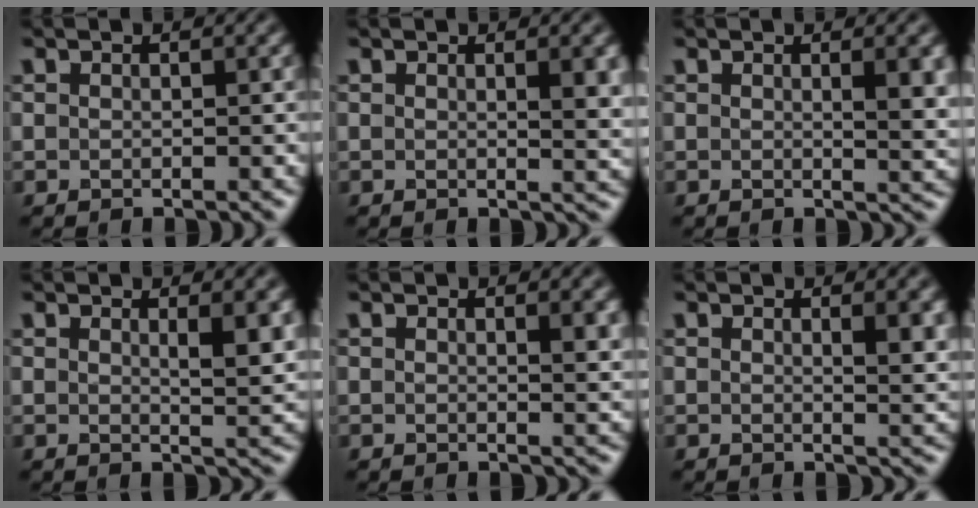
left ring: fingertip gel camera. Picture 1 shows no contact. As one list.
[{"total": 3.0, "force": [0.7, 0.9, 2.8], "torque": [-0.028, -0.002, 0.011]}, {"total": 3.4, "force": [0.8, 1.0, 3.1], "torque": [-0.032, -0.001, 0.011]}, {"total": 3.0, "force": [1.1, 0.8, 2.6], "torque": [-0.031, -0.005, 0.019]}, {"total": 2.0, "force": [0.9, 0.6, 1.7], "torque": [-0.013, -0.001, 0.012]}, {"total": 2.6, "force": [1.0, 0.8, 2.2], "torque": [-0.020, -0.003, 0.016]}]